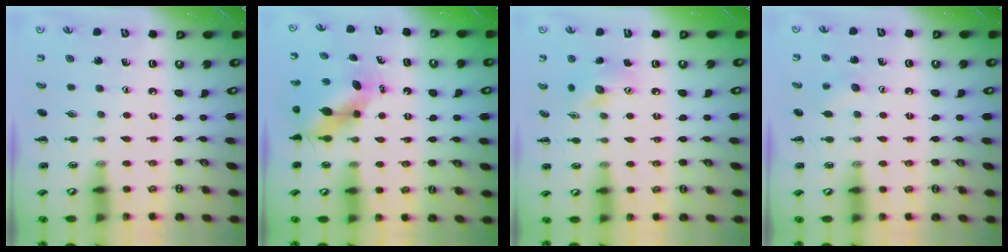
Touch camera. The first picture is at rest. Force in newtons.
{"total": 6.7, "press": 6.7, "slide": 0.9}
{"total": 9.7, "press": 9.7, "slide": 1.1}
{"total": 3.0, "press": 2.9, "slide": 0.8}